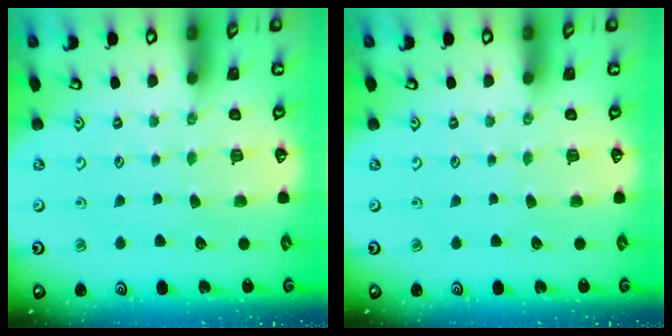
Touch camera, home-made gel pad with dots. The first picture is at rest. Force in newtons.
{"total": 0.0}